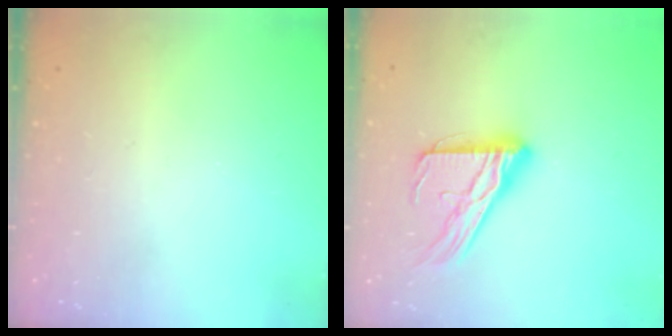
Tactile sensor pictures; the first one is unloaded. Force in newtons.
{"total": 16.5, "press": 16.4, "slide": 1.5}